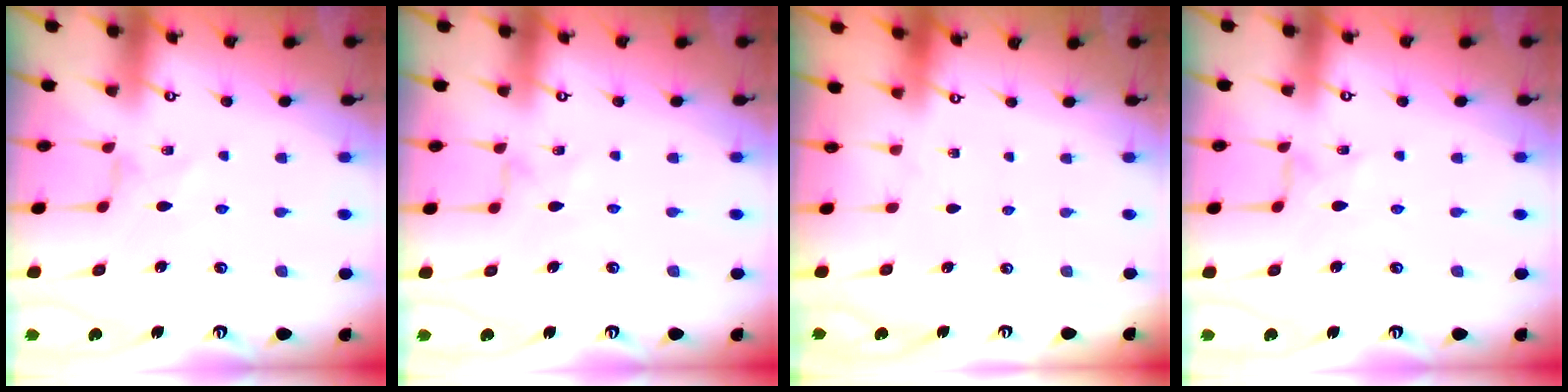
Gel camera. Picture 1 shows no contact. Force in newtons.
{"total": 0.8, "press": 0.8, "slide": 0.2}
{"total": 0.0}
{"total": 1.1, "press": 1.1, "slide": 0.2}